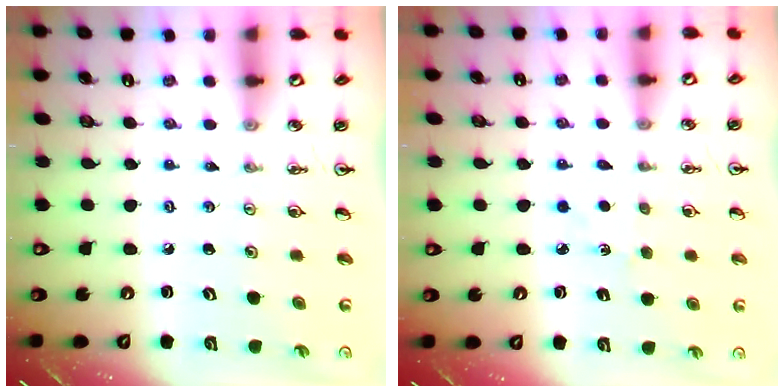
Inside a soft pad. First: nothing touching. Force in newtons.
{"total": 3.3, "press": 3.3, "slide": 0.3}